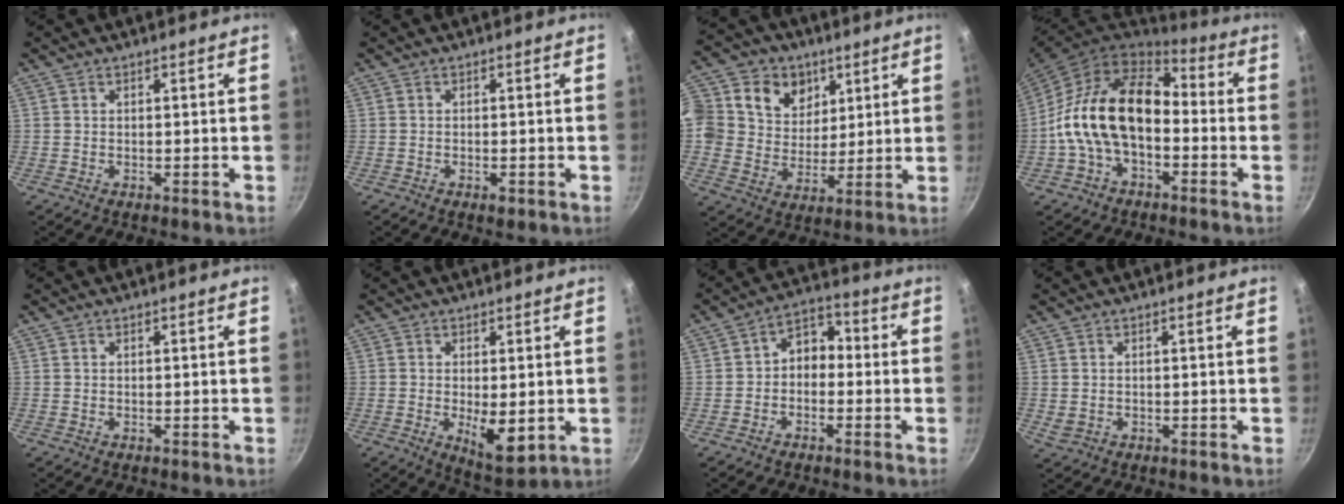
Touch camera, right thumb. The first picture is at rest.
{"total": 1.5, "force": [-0.8, 0.7, 1.2], "torque": [-0.023, 0.001, -0.012]}
{"total": 17.3, "force": [5.9, 14.8, 6.7], "torque": [-0.125, 0.000, 0.098]}
{"total": 16.9, "force": [-2.1, 10.7, 12.9], "torque": [-0.212, 0.046, -0.054]}
{"total": 0.0}
{"total": 7.9, "force": [-1.0, 3.3, 7.1], "torque": [-0.096, -0.016, -0.001]}
{"total": 6.1, "force": [-0.9, 4.6, 3.9], "torque": [-0.030, 0.029, -0.031]}
{"total": 1.7, "force": [-0.2, 1.4, 1.0], "torque": [-0.018, -0.001, 0.002]}